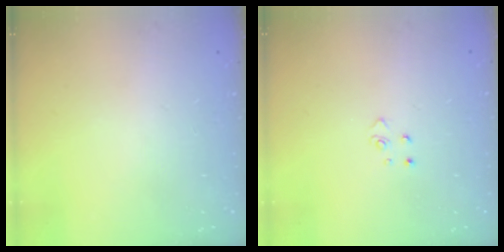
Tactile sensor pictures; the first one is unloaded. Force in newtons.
{"total": 2.6, "press": 2.6, "slide": 0.3}